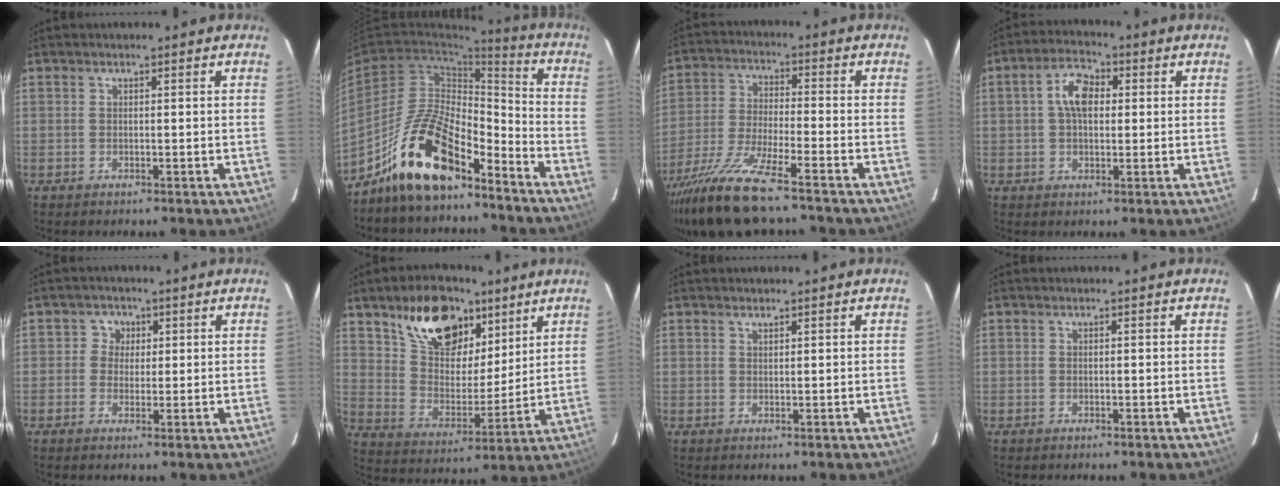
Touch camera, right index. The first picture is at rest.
{"total": 16.7, "force": [-11.9, 6.1, 9.9], "torque": [-0.192, 0.016, -0.214]}
{"total": 13.6, "force": [-10.7, 1.3, 8.3], "torque": [-0.175, -0.029, -0.202]}
{"total": 6.5, "force": [1.0, 3.9, 5.0], "torque": [-0.093, 0.021, 0.018]}
{"total": 3.2, "force": [0.4, 3.1, 0.0], "torque": [0.011, 0.014, 0.001]}
{"total": 17.8, "force": [10.8, 9.5, 10.4], "torque": [-0.188, 0.032, 0.199]}
{"total": 0.8, "force": [0.7, 0.2, 0.2], "torque": [-0.004, 0.001, 0.014]}
{"total": 0.0}